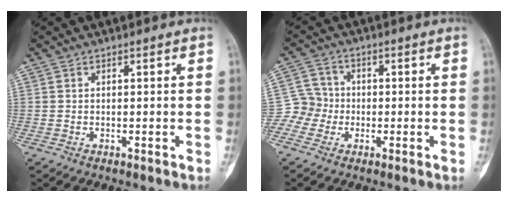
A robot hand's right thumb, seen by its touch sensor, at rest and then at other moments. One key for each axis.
{"total": 5.7, "fx": -1.6, "fy": 5.4, "fz": 1.0, "tx": 0.006, "ty": 0.015, "tz": -0.039}